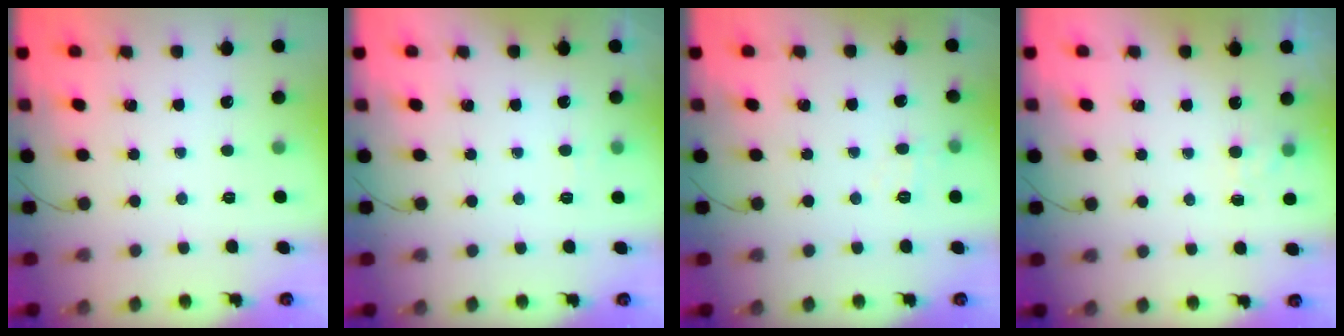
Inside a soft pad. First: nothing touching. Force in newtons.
{"total": 4.4, "press": 4.3, "slide": 1.2}
{"total": 4.4, "press": 4.1, "slide": 1.8}
{"total": 5.0, "press": 4.7, "slide": 1.6}